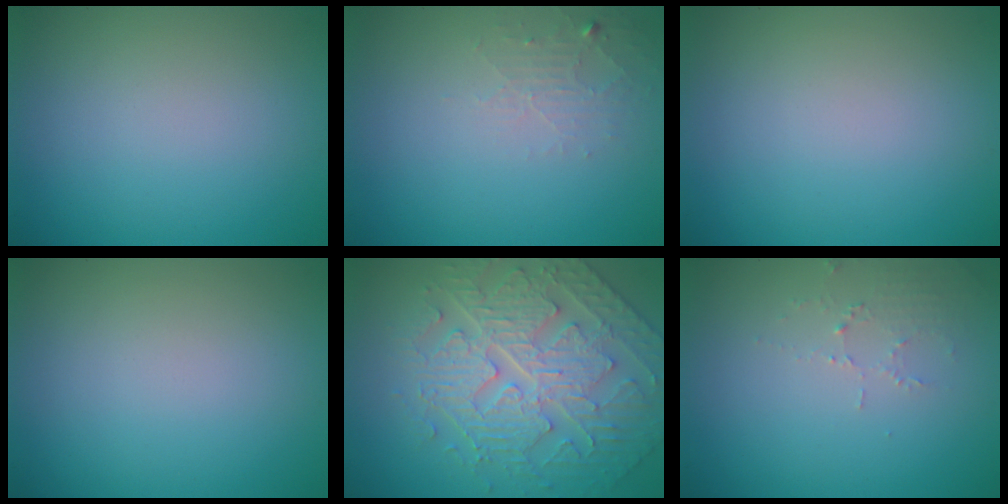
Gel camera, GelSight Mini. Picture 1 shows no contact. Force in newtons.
{"total": 1.7, "press": 1.7, "slide": 0.3}
{"total": 0.0}
{"total": 0.0}
{"total": 5.5, "press": 5.2, "slide": 1.8}
{"total": 1.5, "press": 1.5, "slide": 0.2}